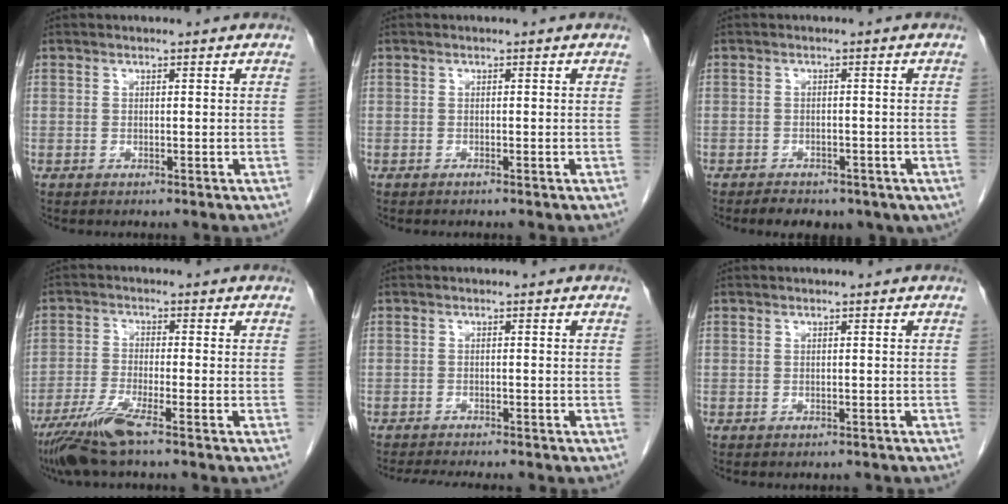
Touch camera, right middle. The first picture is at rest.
{"total": 0.0}
{"total": 8.4, "force": [-5.6, 4.6, 4.3], "torque": [-0.058, 0.008, -0.063]}
{"total": 7.0, "force": [-4.9, -0.2, 5.1], "torque": [-0.105, -0.023, -0.097]}
{"total": 8.3, "force": [-7.5, 1.2, 3.4], "torque": [-0.046, -0.011, -0.104]}
{"total": 1.3, "force": [-1.2, 0.4, 0.2], "torque": [-0.009, -0.001, -0.016]}